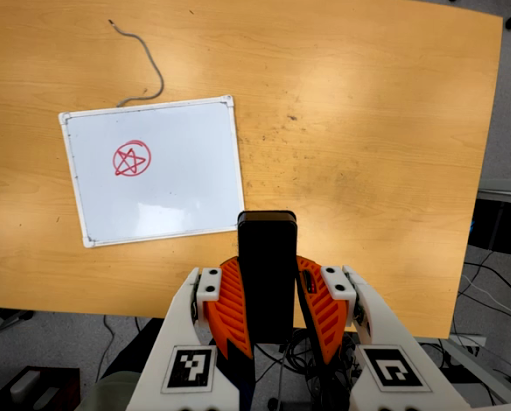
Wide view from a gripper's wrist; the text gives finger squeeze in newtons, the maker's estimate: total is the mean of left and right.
{"total": 9.1, "left": 7.6, "right": 10.6}